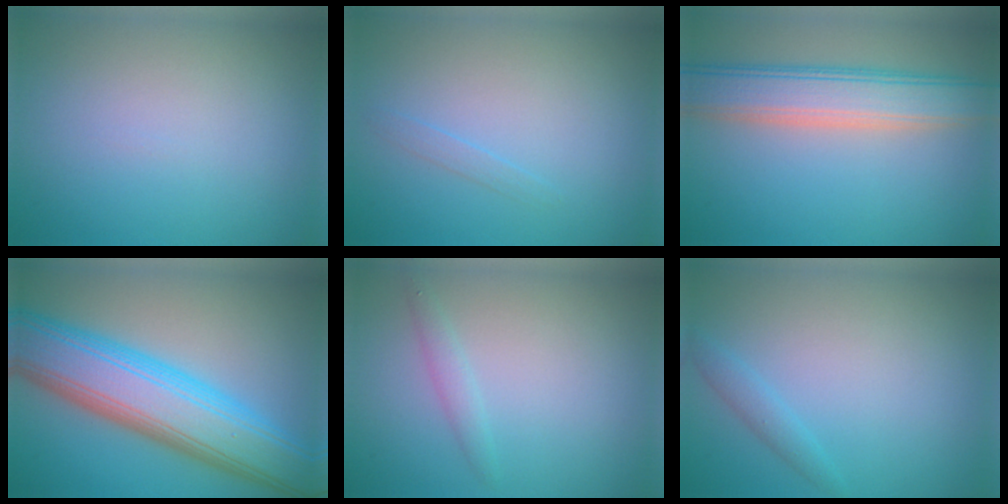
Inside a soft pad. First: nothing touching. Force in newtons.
{"total": 0.7, "press": 0.7, "slide": 0.1}
{"total": 6.4, "press": 6.4, "slide": 0.3}
{"total": 11.2, "press": 11.2, "slide": 0.2}
{"total": 1.2, "press": 1.2, "slide": 0.0}
{"total": 1.3, "press": 1.3, "slide": 0.1}